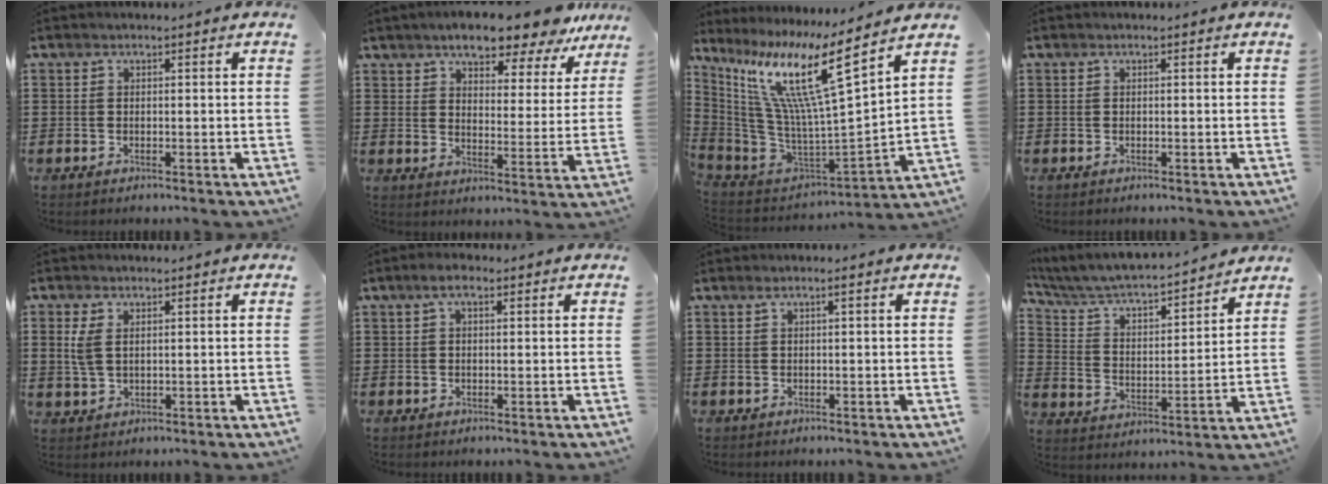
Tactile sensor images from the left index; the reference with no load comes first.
{"total": 7.5, "force": [6.9, 1.1, 2.9], "torque": [-0.067, -0.033, 0.119]}
{"total": 14.2, "force": [8.2, 0.4, 11.5], "torque": [-0.260, -0.063, 0.122]}
{"total": 0.0}
{"total": 3.3, "force": [0.9, 1.9, 2.6], "torque": [-0.072, 0.002, 0.010]}
{"total": 2.5, "force": [0.9, 1.1, 2.0], "torque": [-0.043, 0.009, 0.015]}
{"total": 0.9, "force": [0.4, 0.0, 0.9], "torque": [-0.016, 0.000, 0.006]}
{"total": 4.8, "force": [4.5, 0.8, 1.7], "torque": [-0.056, -0.037, 0.067]}